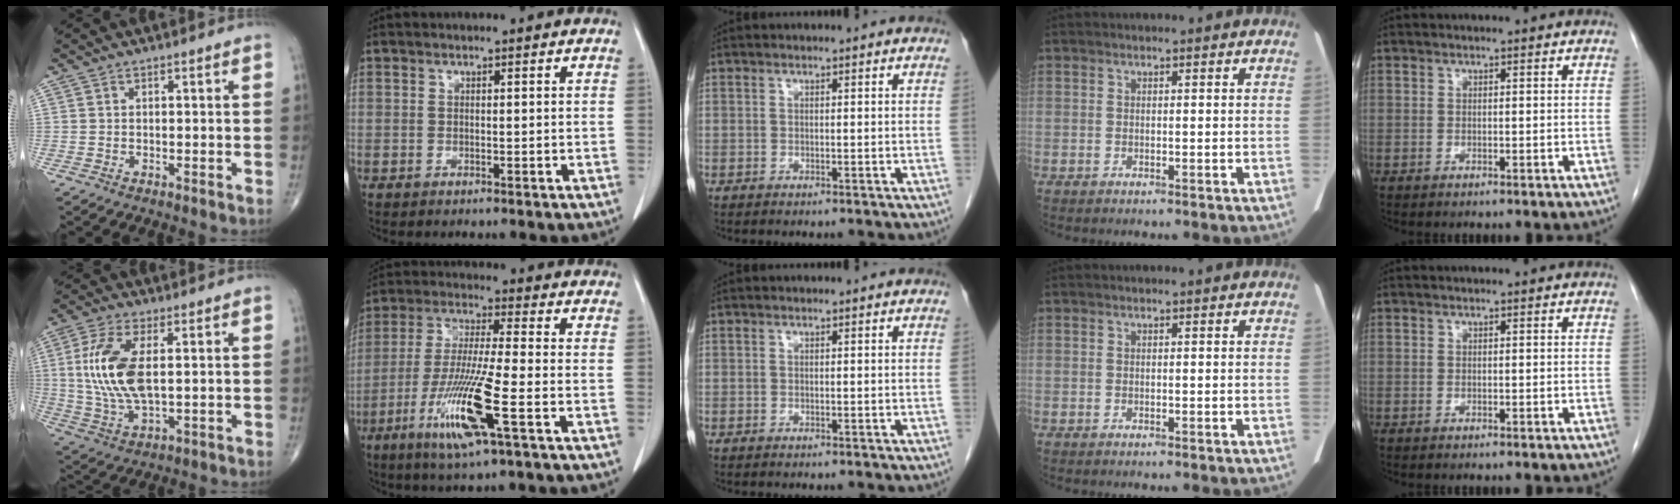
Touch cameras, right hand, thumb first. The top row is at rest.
{"thumb": {"total": 12.8, "force": [1.7, 5.7, 11.4], "torque": [-0.248, -0.006, 0.039]}, "index": {"total": 12.8, "force": [-5.3, 0.0, 11.7], "torque": [-0.240, -0.025, -0.102]}}